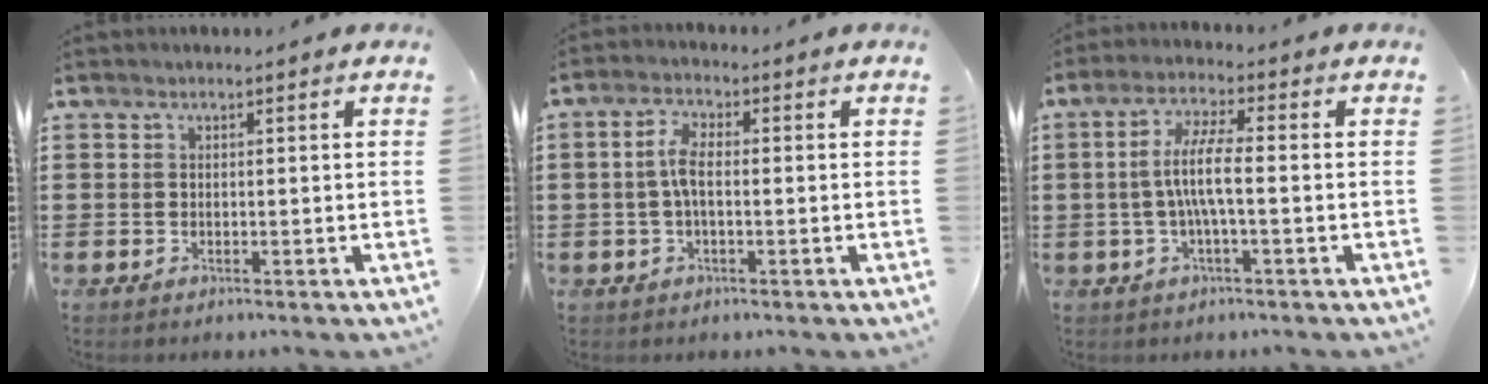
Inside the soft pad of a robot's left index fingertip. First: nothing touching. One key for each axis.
{"total": 4.7, "fx": -0.2, "fy": 1.9, "fz": 4.3, "tx": -0.095, "ty": 0.005, "tz": -0.008}
{"total": 6.7, "fx": -0.9, "fy": 1.1, "fz": 6.5, "tx": -0.139, "ty": -0.004, "tz": -0.027}